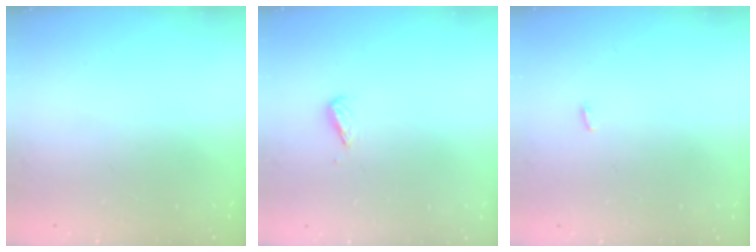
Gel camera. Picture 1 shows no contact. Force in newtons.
{"total": 3.0, "press": 2.9, "slide": 0.6}
{"total": 3.3, "press": 1.6, "slide": 2.9}